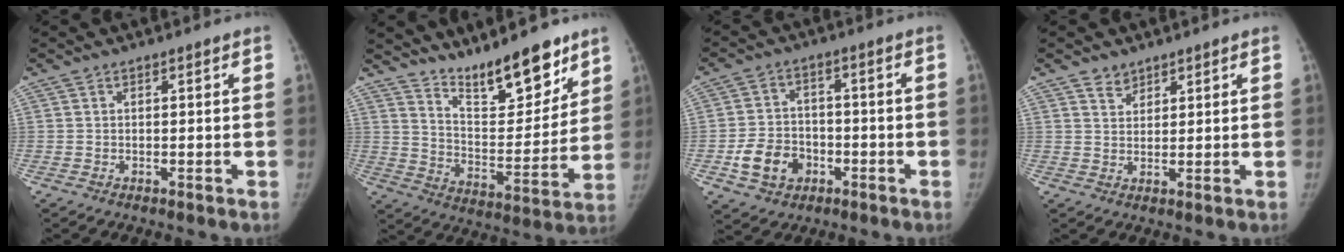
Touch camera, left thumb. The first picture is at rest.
{"total": 16.2, "force": [12.5, 5.0, 8.9], "torque": [-0.090, -0.091, 0.214]}
{"total": 8.9, "force": [-3.4, 7.0, 4.4], "torque": [-0.060, 0.020, -0.055]}
{"total": 2.7, "force": [2.1, 1.7, 0.4], "torque": [0.008, -0.016, 0.037]}